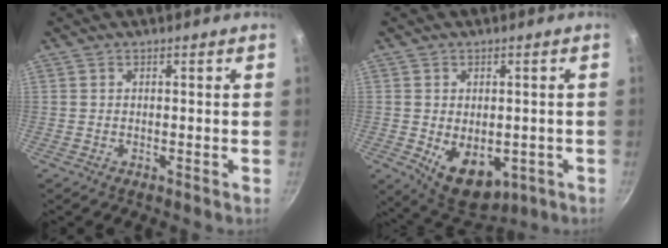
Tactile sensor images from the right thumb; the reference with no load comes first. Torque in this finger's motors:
{"motor_torque": [-0.36, 0.82, 0.43, 0.79, 0.07]}